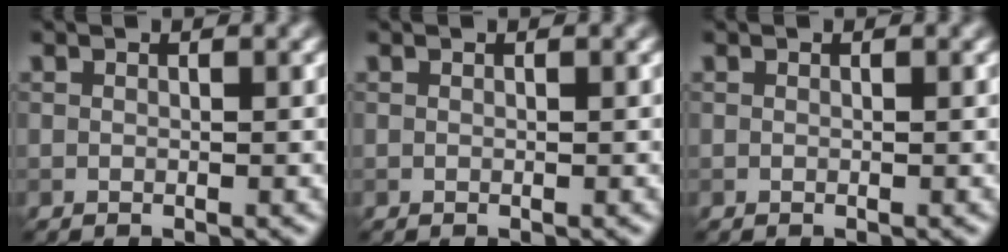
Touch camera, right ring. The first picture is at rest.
{"total": 0.0}
{"total": 0.0}